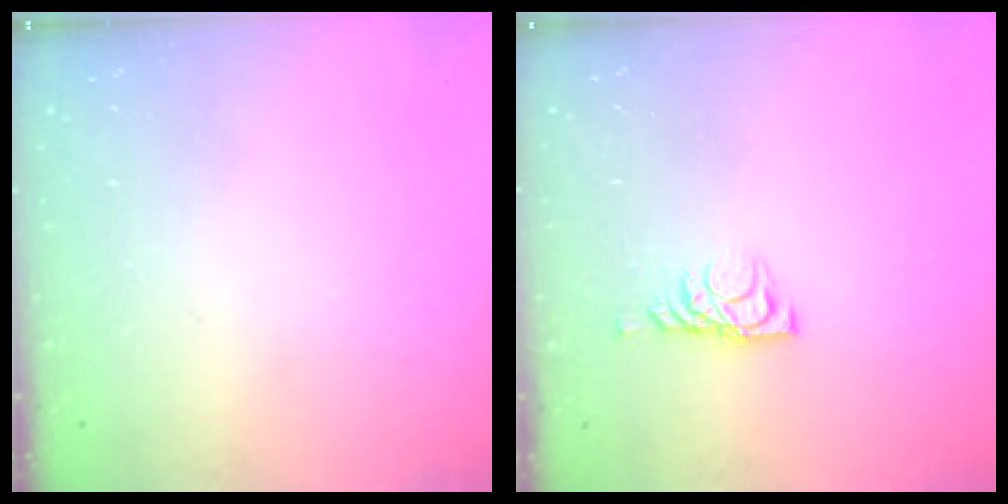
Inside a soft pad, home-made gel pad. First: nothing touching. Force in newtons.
{"total": 6.2, "press": 6.2, "slide": 0.7}